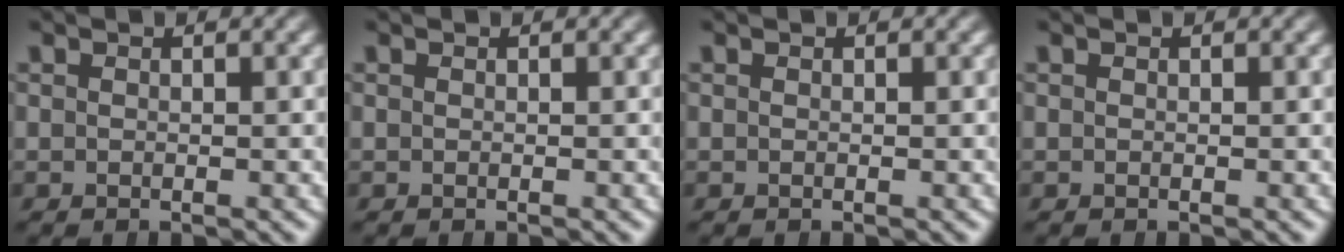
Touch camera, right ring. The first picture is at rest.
{"total": 0.0}
{"total": 0.0}
{"total": 0.0}